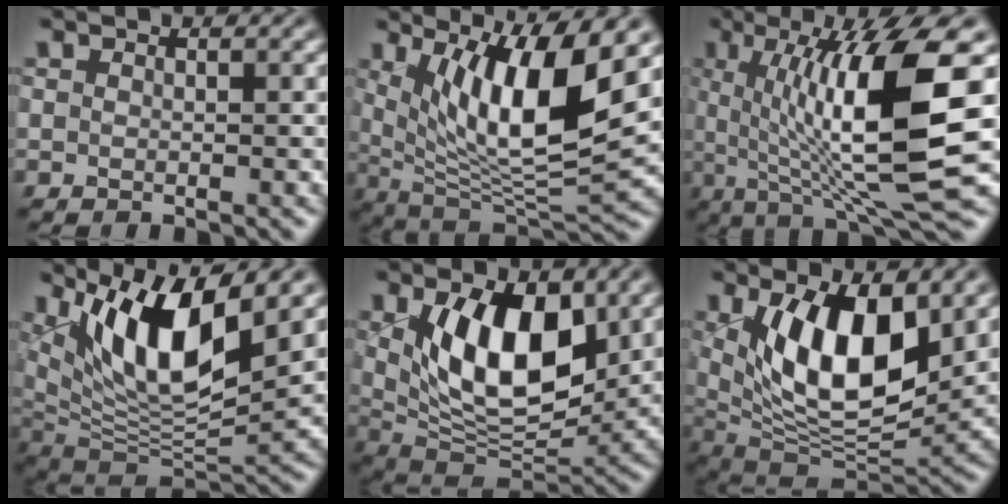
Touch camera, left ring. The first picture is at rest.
{"total": 10.5, "force": [3.5, 2.8, 9.4], "torque": [-0.153, -0.012, 0.070]}
{"total": 13.0, "force": [0.8, 2.7, 12.7], "torque": [-0.180, 0.001, 0.016]}
{"total": 10.2, "force": [4.5, 3.5, 8.4], "torque": [-0.147, -0.015, 0.088]}
{"total": 10.0, "force": [2.3, 5.1, 8.3], "torque": [-0.141, -0.013, 0.044]}
{"total": 10.6, "force": [2.5, 4.9, 9.1], "torque": [-0.153, -0.016, 0.047]}